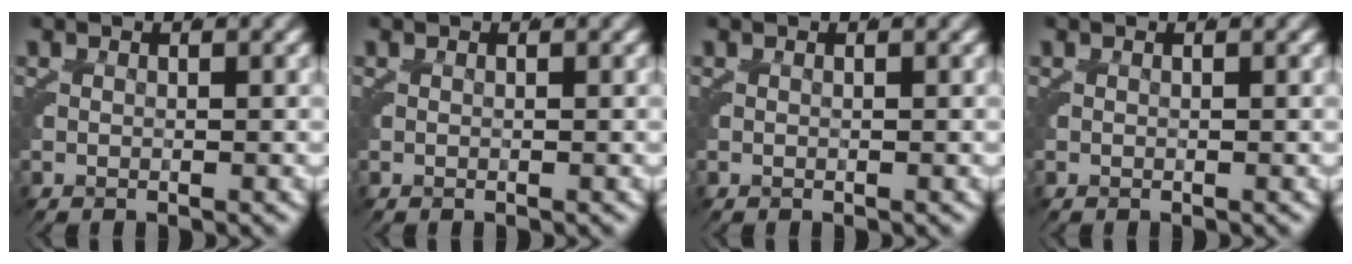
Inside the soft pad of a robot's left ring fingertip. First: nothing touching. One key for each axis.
{"total": 0.0}
{"total": 0.0}
{"total": 0.0}